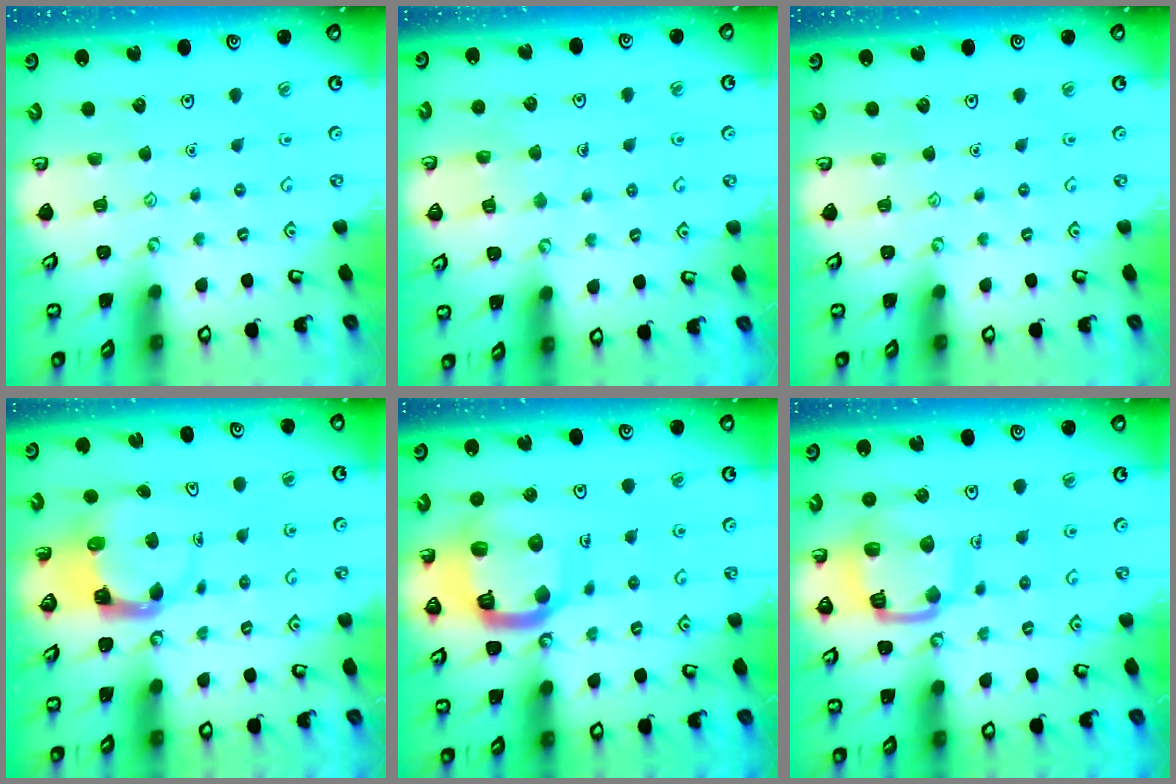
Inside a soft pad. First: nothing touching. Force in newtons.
{"total": 5.2, "press": 5.2, "slide": 0.4}
{"total": 0.0}
{"total": 3.6, "press": 3.6, "slide": 0.6}
{"total": 18.4, "press": 18.3, "slide": 1.9}
{"total": 14.1, "press": 14.0, "slide": 1.7}